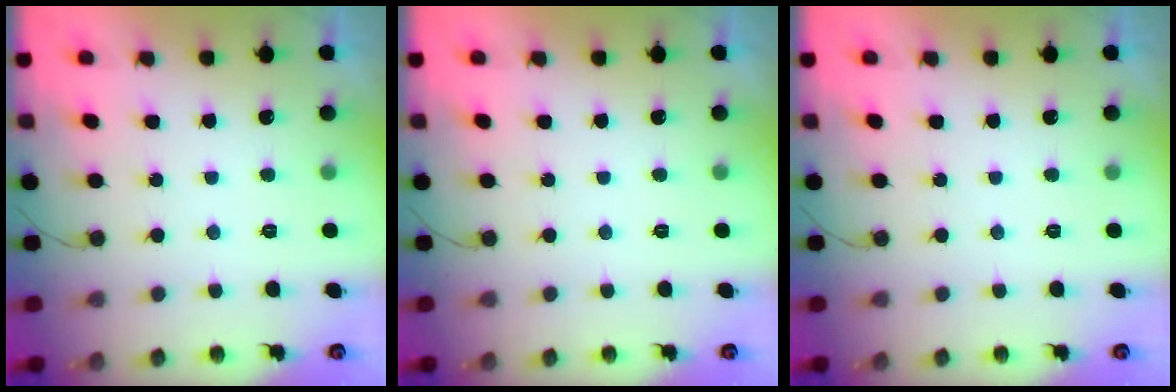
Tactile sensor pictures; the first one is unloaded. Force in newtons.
{"total": 0.0}
{"total": 0.0}